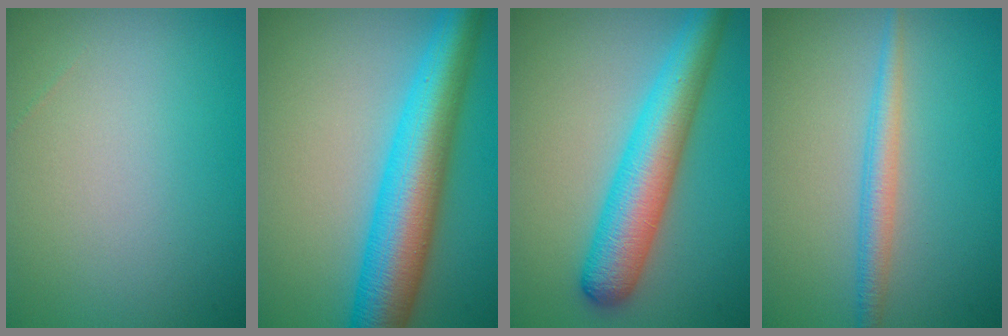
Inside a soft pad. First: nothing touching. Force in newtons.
{"total": 9.8, "press": 9.8, "slide": 0.1}
{"total": 7.3, "press": 7.3, "slide": 0.2}
{"total": 2.5, "press": 2.5, "slide": 0.0}